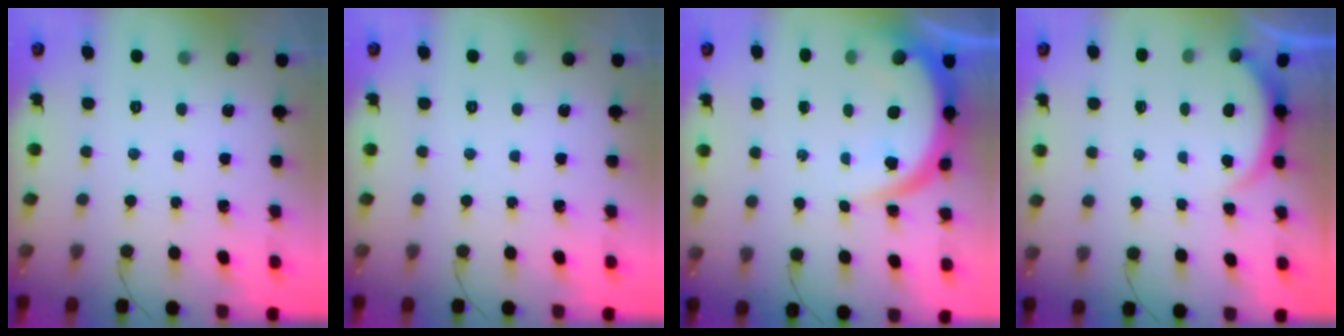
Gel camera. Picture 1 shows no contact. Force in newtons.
{"total": 0.0}
{"total": 8.6, "press": 8.6, "slide": 0.6}
{"total": 2.3, "press": 2.2, "slide": 0.5}